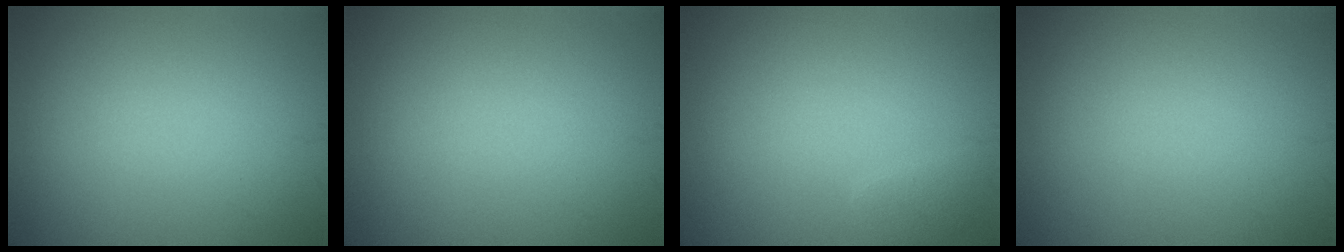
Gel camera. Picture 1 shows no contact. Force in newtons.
{"total": 0.0}
{"total": 1.0, "press": 1.0, "slide": 0.0}
{"total": 0.0}